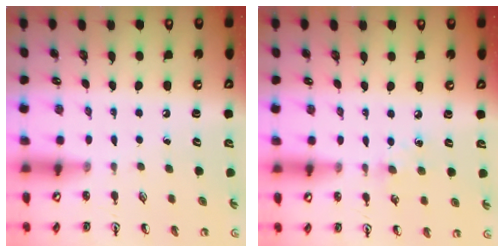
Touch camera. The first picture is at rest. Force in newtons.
{"total": 6.5, "press": 6.4, "slide": 1.0}